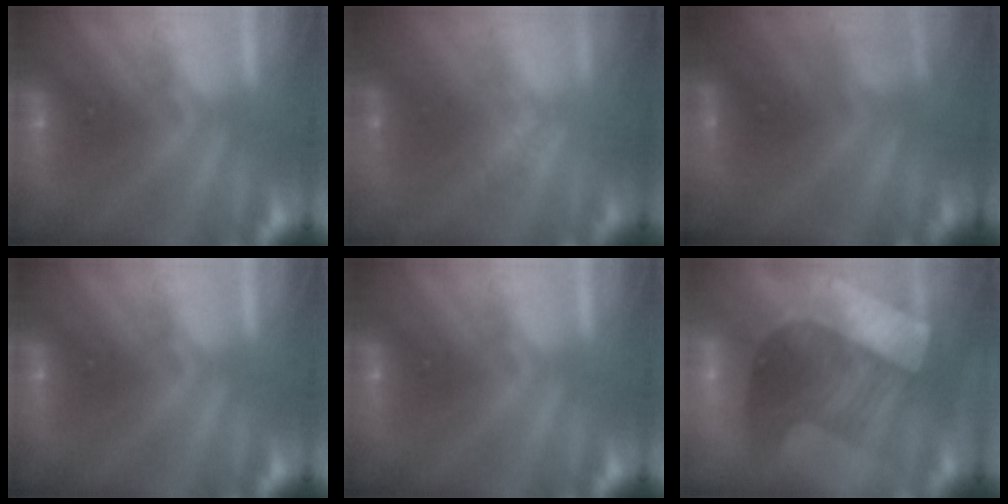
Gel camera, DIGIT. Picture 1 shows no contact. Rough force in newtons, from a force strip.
{"total": 1.3}
{"total": 2.4}
{"total": 0.0}
{"total": 0.0}
{"total": 3.1}